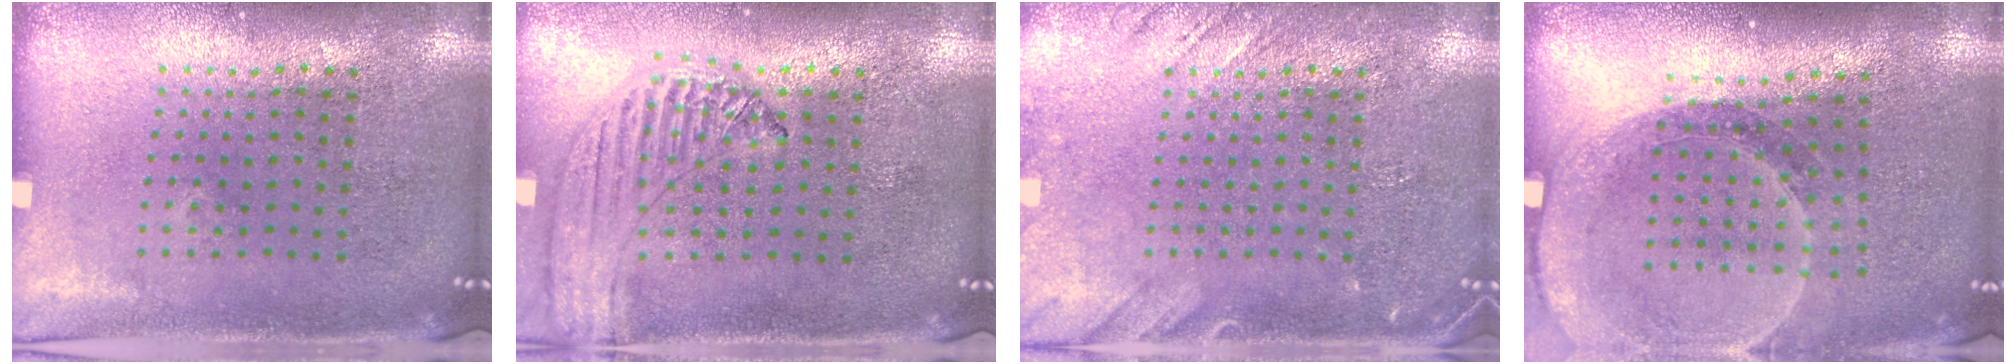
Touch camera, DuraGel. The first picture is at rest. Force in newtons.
{"total": 1.2, "press": 1.2, "slide": 0.1}
{"total": 2.1, "press": 2.1, "slide": 0.2}
{"total": 1.5, "press": 1.5, "slide": 0.1}